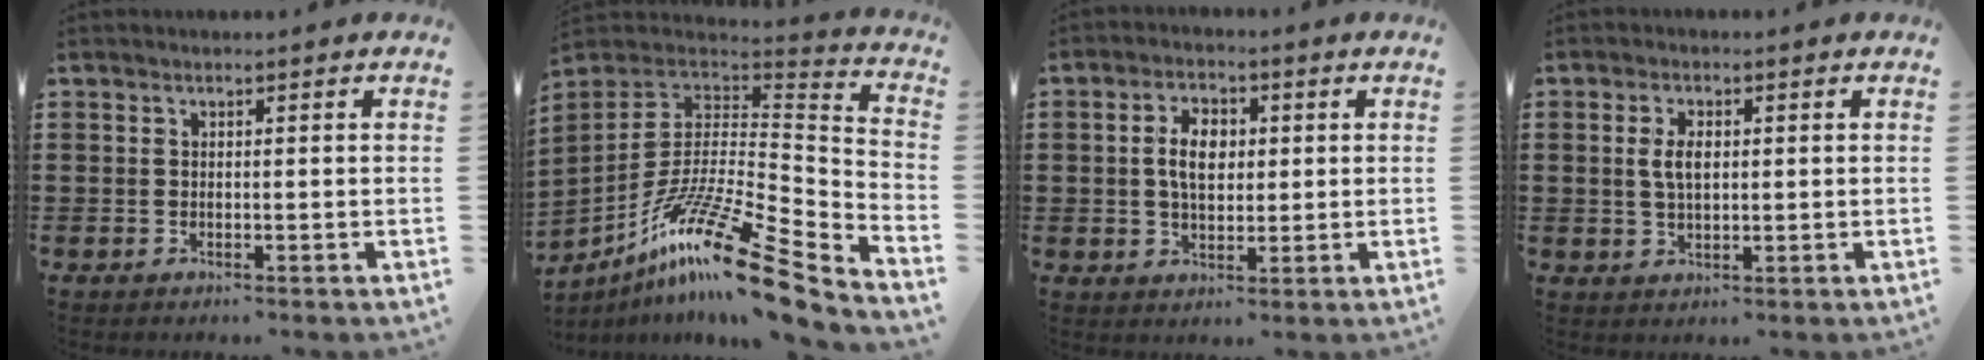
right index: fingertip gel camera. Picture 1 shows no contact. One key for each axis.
{"total": 18.4, "fx": -11.9, "fy": 2.8, "fz": 13.7, "tx": -0.264, "ty": 0.021, "tz": -0.216}
{"total": 5.5, "fx": 0.5, "fy": 3.3, "fz": 4.3, "tx": -0.083, "ty": 0.011, "tz": 0.004}
{"total": 3.6, "fx": 0.5, "fy": 1.8, "fz": 3.1, "tx": -0.071, "ty": 0.006, "tz": 0.004}